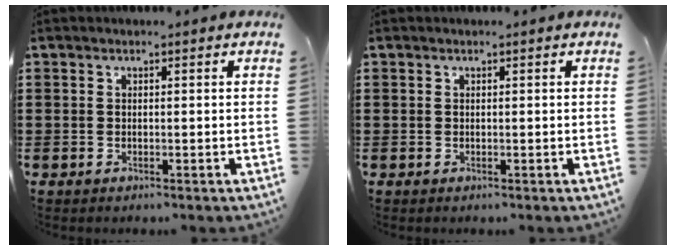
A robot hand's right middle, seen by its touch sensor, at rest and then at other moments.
{"total": 0.0}